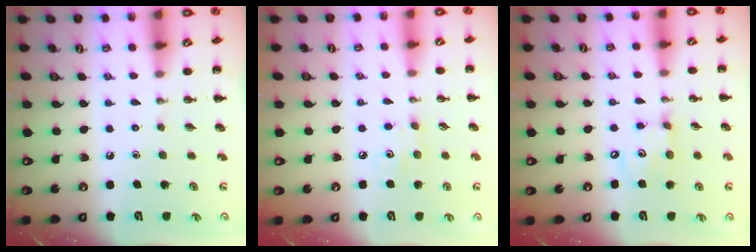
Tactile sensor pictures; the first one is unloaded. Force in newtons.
{"total": 3.7, "press": 3.5, "slide": 1.0}
{"total": 6.8, "press": 6.7, "slide": 1.2}